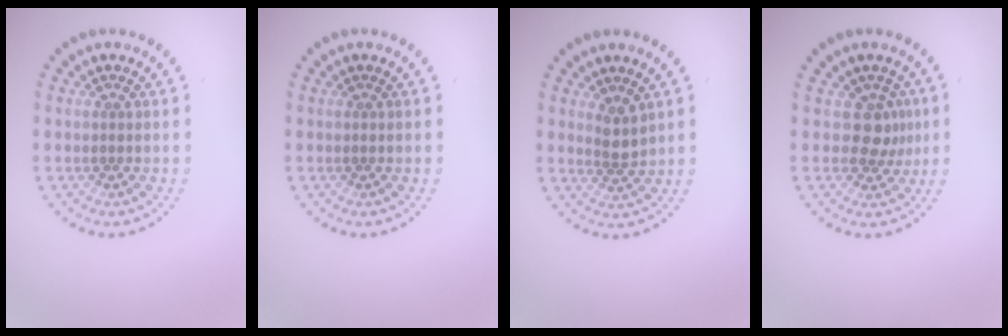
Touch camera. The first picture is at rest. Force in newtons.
{"total": 0.0}
{"total": 1.9, "press": 1.6, "slide": 1.0}
{"total": 2.3, "press": 1.8, "slide": 1.4}